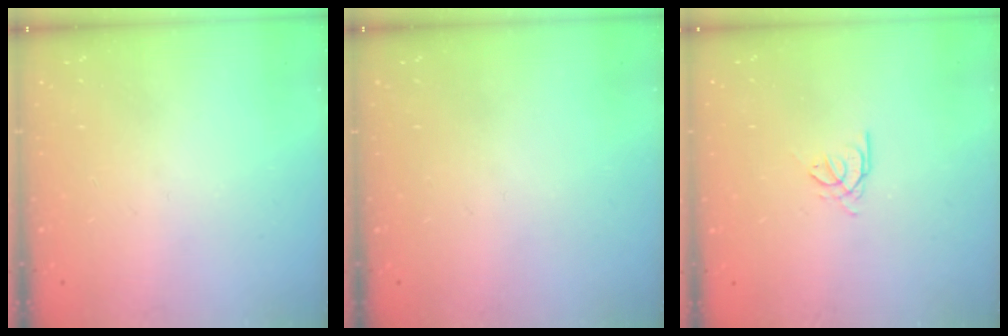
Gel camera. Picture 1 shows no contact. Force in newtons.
{"total": 0.0}
{"total": 0.7, "press": 0.6, "slide": 0.3}